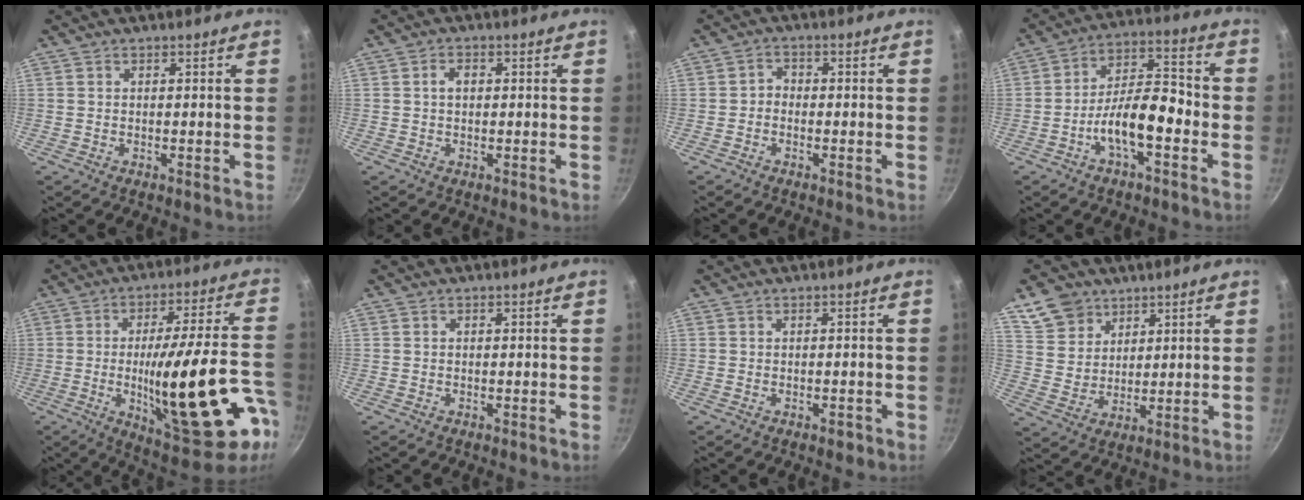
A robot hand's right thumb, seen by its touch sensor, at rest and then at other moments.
{"total": 2.3, "force": [0.3, 1.6, 1.7], "torque": [-0.019, 0.007, 0.004]}
{"total": 1.9, "force": [-0.8, 1.5, 0.9], "torque": [-0.009, 0.014, -0.021]}
{"total": 11.4, "force": [-4.5, 4.7, 9.3], "torque": [-0.141, 0.051, -0.082]}
{"total": 26.1, "force": [-7.5, 7.1, 23.9], "torque": [-0.335, 0.016, -0.089]}
{"total": 0.0}
{"total": 1.2, "force": [-0.7, 0.6, 0.8], "torque": [-0.011, 0.007, -0.008]}
{"total": 8.7, "force": [5.5, 6.3, 2.2], "torque": [-0.017, -0.015, 0.113]}